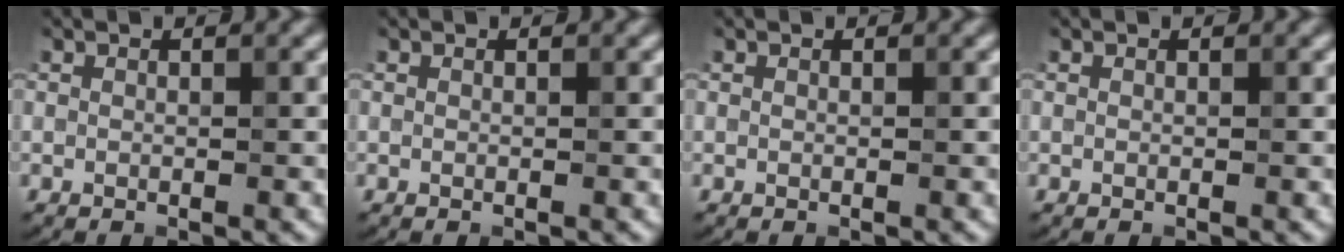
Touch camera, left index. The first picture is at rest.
{"total": 0.0}
{"total": 0.0}
{"total": 0.0}